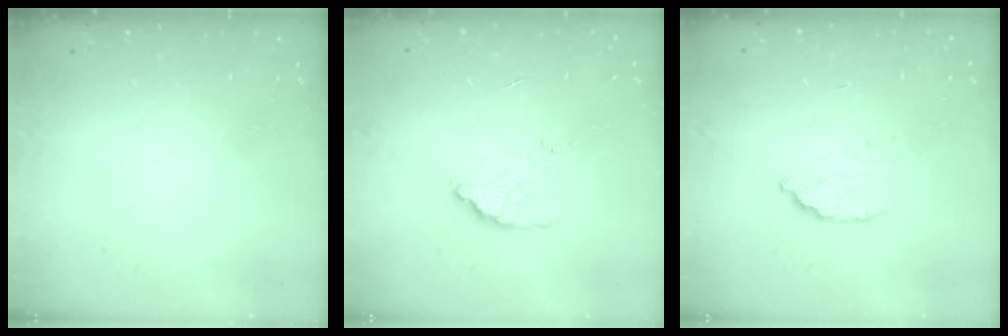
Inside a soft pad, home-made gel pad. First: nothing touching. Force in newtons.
{"total": 2.7, "press": 2.7, "slide": 0.2}
{"total": 3.7, "press": 3.7, "slide": 0.4}